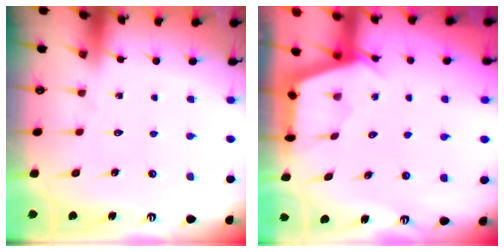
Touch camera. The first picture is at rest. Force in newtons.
{"total": 2.9, "press": 2.9, "slide": 0.3}